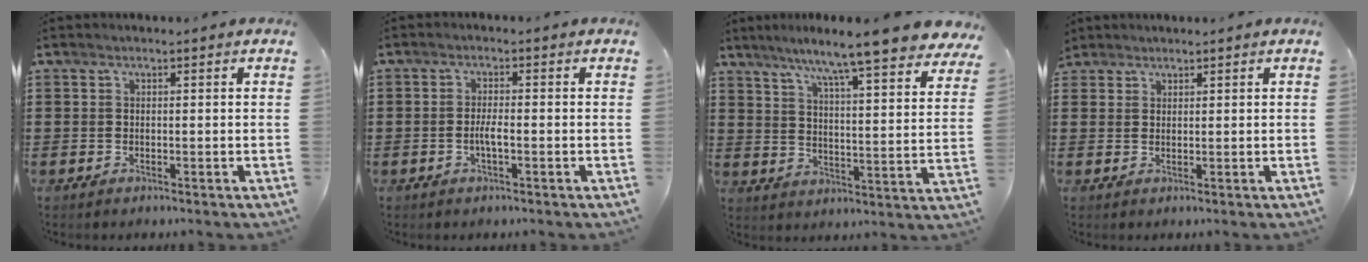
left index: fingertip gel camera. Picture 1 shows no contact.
{"total": 2.4, "force": [-0.8, 0.4, 2.2], "torque": [-0.047, -0.001, -0.018]}
{"total": 8.9, "force": [7.8, -0.8, 4.2], "torque": [-0.105, -0.056, 0.125]}
{"total": 1.6, "force": [1.5, 0.7, 0.0], "torque": [-0.005, 0.003, 0.031]}